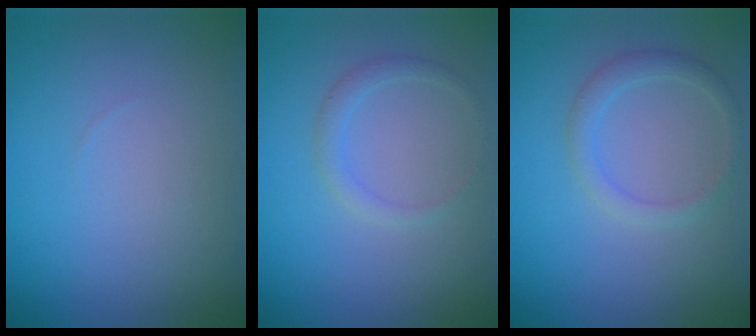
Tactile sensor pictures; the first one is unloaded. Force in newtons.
{"total": 1.3, "press": 1.3, "slide": 0.1}
{"total": 1.8, "press": 1.8, "slide": 0.1}